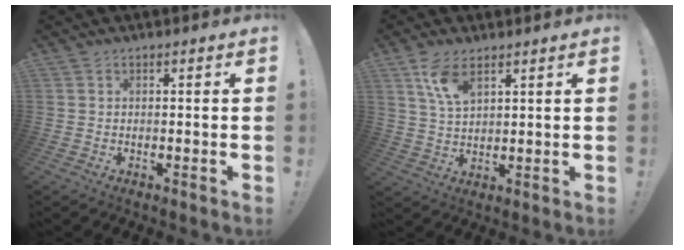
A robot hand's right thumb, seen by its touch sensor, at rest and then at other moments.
{"total": 7.8, "force": [4.7, 3.3, 5.2], "torque": [-0.103, -0.015, 0.088]}